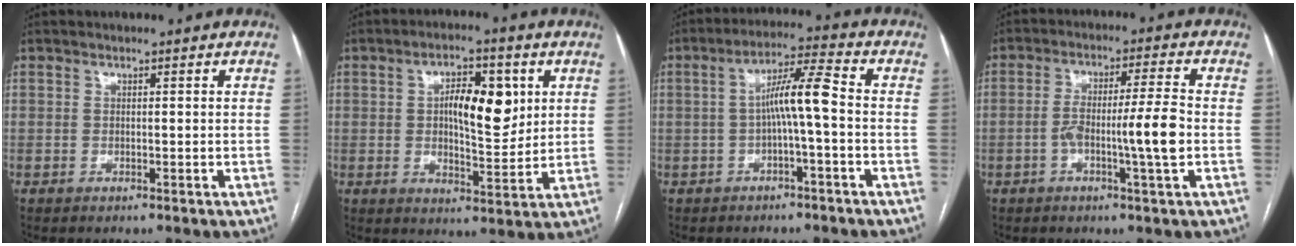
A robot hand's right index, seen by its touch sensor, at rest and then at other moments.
{"total": 9.5, "force": [2.3, 3.6, 8.5], "torque": [-0.132, 0.011, 0.039]}
{"total": 7.0, "force": [-0.6, 0.3, 6.9], "torque": [-0.119, 0.025, -0.011]}
{"total": 8.3, "force": [-1.9, -0.3, 8.1], "torque": [-0.143, 0.007, -0.031]}